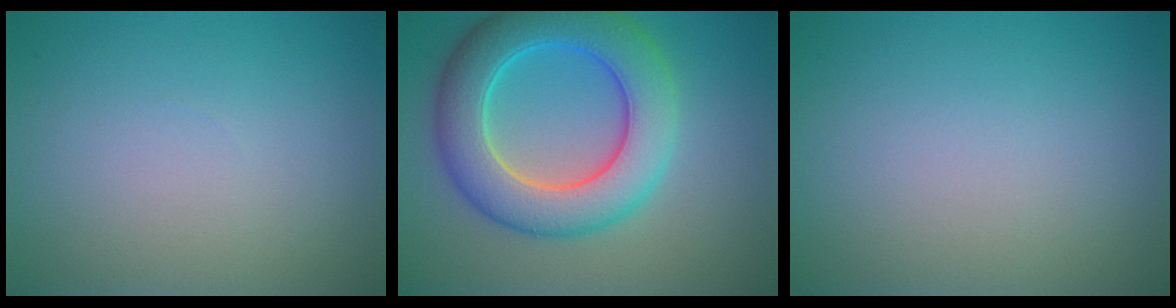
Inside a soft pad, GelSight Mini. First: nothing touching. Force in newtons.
{"total": 8.6, "press": 8.6, "slide": 0.2}
{"total": 0.0}